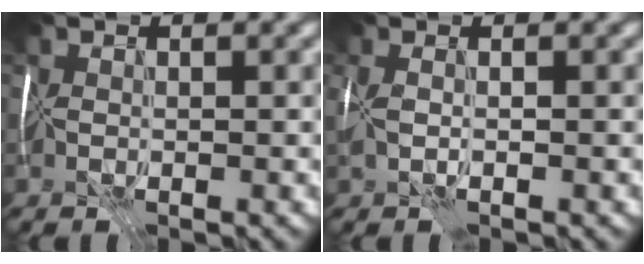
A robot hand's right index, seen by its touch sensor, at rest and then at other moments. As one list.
[{"total": 2.8, "force": [-0.1, 1.5, 2.4], "torque": [-0.056, -0.001, -0.003]}]